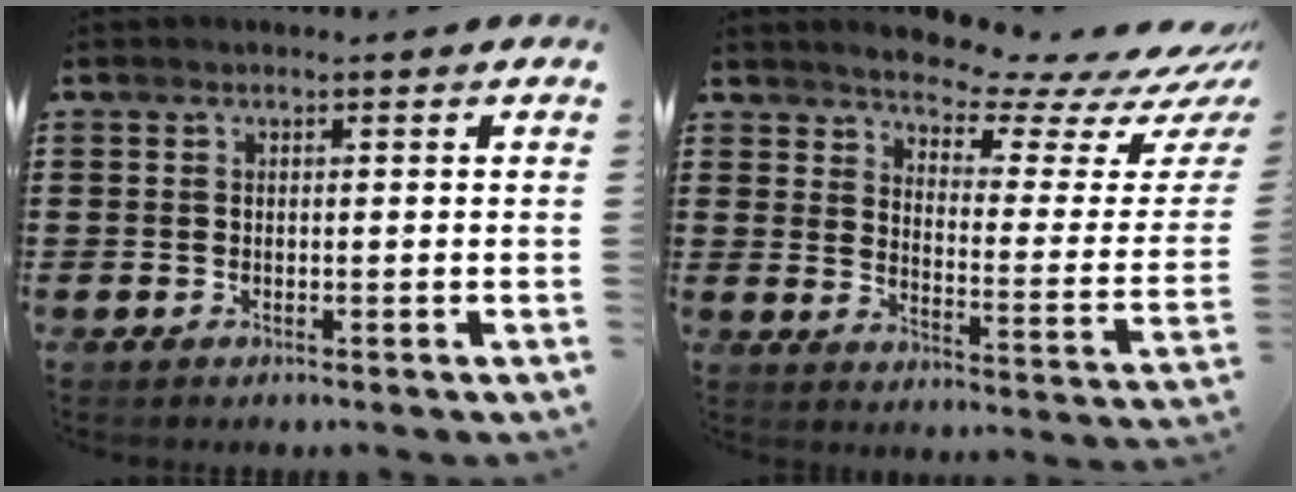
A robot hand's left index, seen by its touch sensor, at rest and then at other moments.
{"total": 5.1, "force": [4.8, 0.4, 1.6], "torque": [-0.042, -0.044, 0.076]}